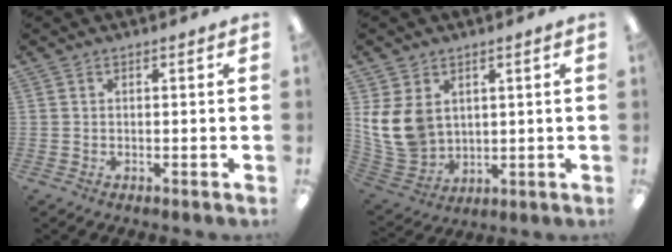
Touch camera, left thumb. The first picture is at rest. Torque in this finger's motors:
{"motor_torque": [0.07, 0.71, 1.17, -0.83, 0.08]}